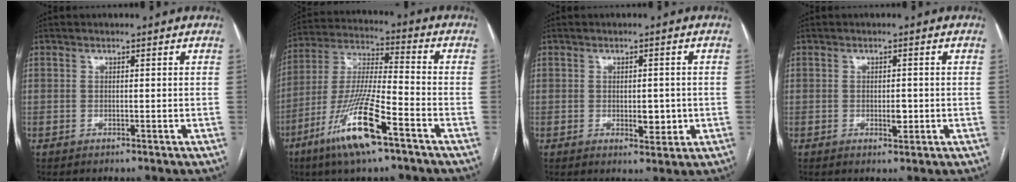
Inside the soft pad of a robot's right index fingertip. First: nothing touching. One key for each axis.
{"total": 14.9, "fx": -8.1, "fy": 1.5, "fz": 12.5, "tx": -0.255, "ty": -0.023, "tz": -0.151}
{"total": 3.5, "fx": -0.5, "fy": 1.8, "fz": 3.0, "tx": -0.039, "ty": -0.003, "tz": 0.000}
{"total": 2.0, "fx": -0.4, "fy": 1.0, "fz": 1.8, "tx": -0.027, "ty": -0.001, "tz": -0.001}